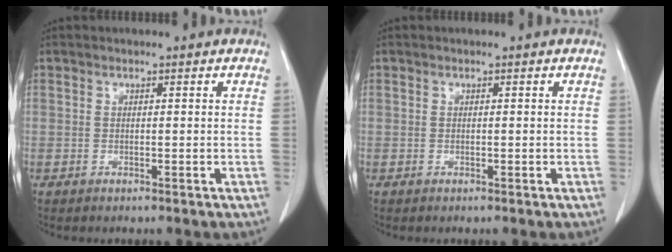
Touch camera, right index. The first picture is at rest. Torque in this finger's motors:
{"motor_torque": [-0.02, 0.02, 0.00, 0.00]}